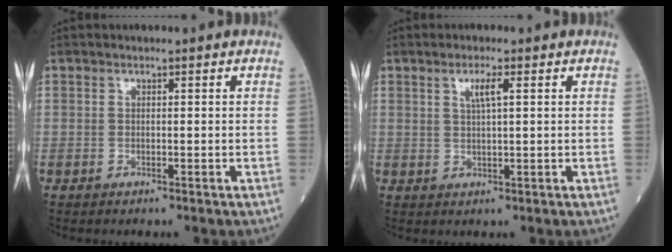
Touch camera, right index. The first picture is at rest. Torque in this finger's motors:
{"motor_torque": [0.22, 0.20, 0.05, 0.05]}